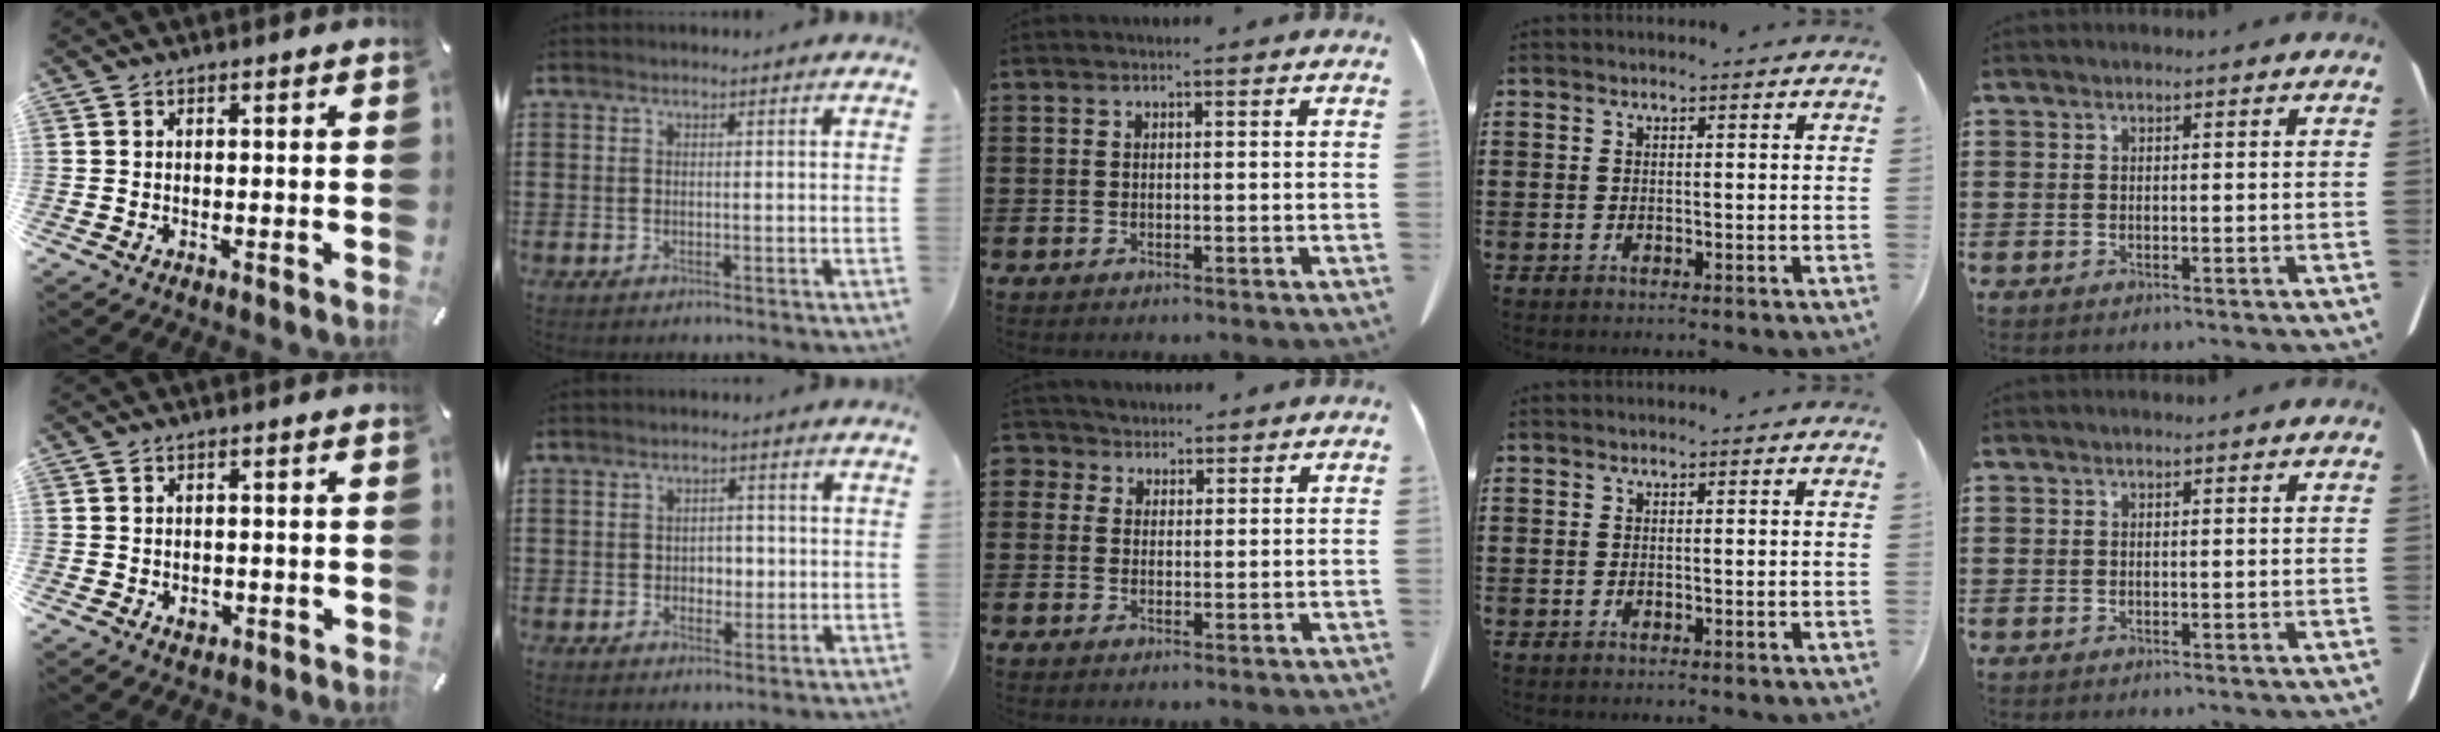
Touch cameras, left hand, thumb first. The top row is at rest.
{"thumb": {"total": 2.1, "force": [-0.6, 1.7, 1.1], "torque": [-0.019, 0.003, -0.011]}, "index": {"total": 2.4, "force": [-0.2, 1.9, 1.4], "torque": [-0.025, 0.004, -0.010]}, "middle": {"total": 2.7, "force": [1.7, 2.1, 0.3], "torque": [-0.011, 0.008, 0.030]}}